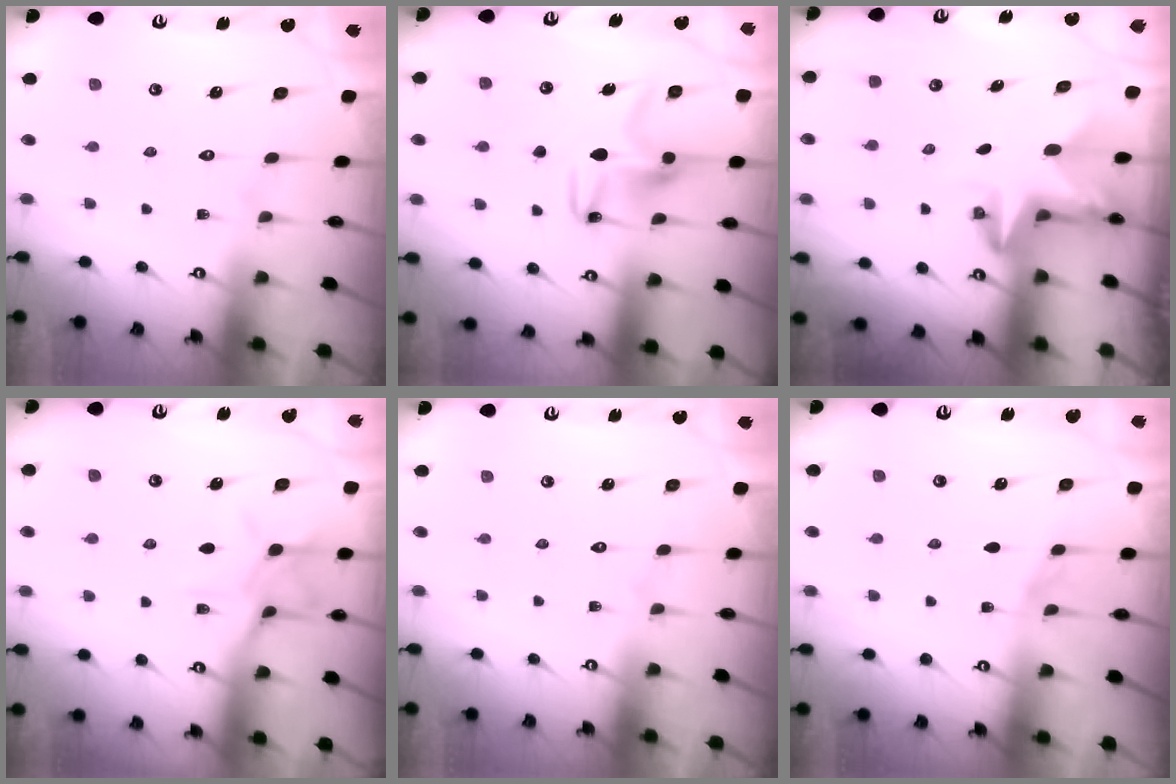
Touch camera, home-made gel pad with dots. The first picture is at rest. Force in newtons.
{"total": 9.6, "press": 9.6, "slide": 0.2}
{"total": 3.0, "press": 3.0, "slide": 0.2}
{"total": 9.4, "press": 9.4, "slide": 0.7}
{"total": 0.0}
{"total": 2.8, "press": 2.7, "slide": 0.3}